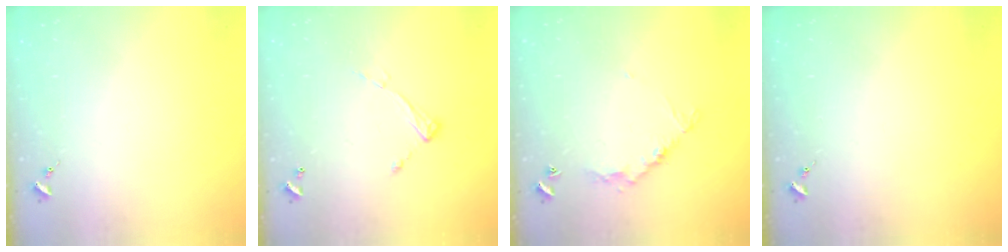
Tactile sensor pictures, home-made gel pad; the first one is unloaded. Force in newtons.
{"total": 6.5, "press": 6.4, "slide": 0.6}
{"total": 8.1, "press": 8.1, "slide": 0.7}
{"total": 0.0}